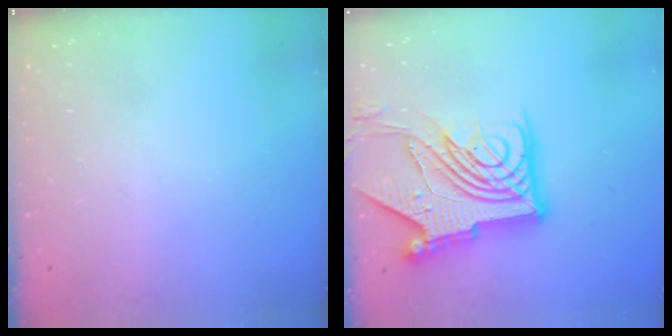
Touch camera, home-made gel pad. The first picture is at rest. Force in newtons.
{"total": 20.6, "press": 20.4, "slide": 2.3}